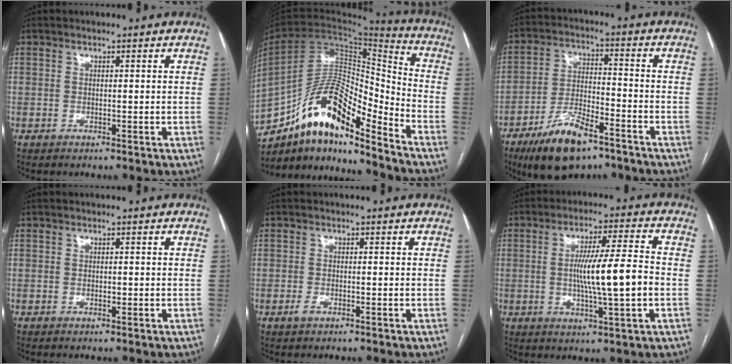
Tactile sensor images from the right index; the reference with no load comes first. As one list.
[{"total": 16.7, "force": [-11.8, 4.4, 11.1], "torque": [-0.197, 0.039, -0.205]}, {"total": 12.0, "force": [-8.0, 3.6, 8.2], "torque": [-0.159, -0.012, -0.142]}, {"total": 0.5, "force": [-0.1, 0.3, 0.4], "torque": [-0.008, 0.000, -0.002]}, {"total": 1.3, "force": [-0.8, 0.6, 0.8], "torque": [-0.016, 0.001, -0.011]}, {"total": 10.7, "force": [-1.0, 0.2, 10.6], "torque": [-0.183, 0.003, -0.019]}]